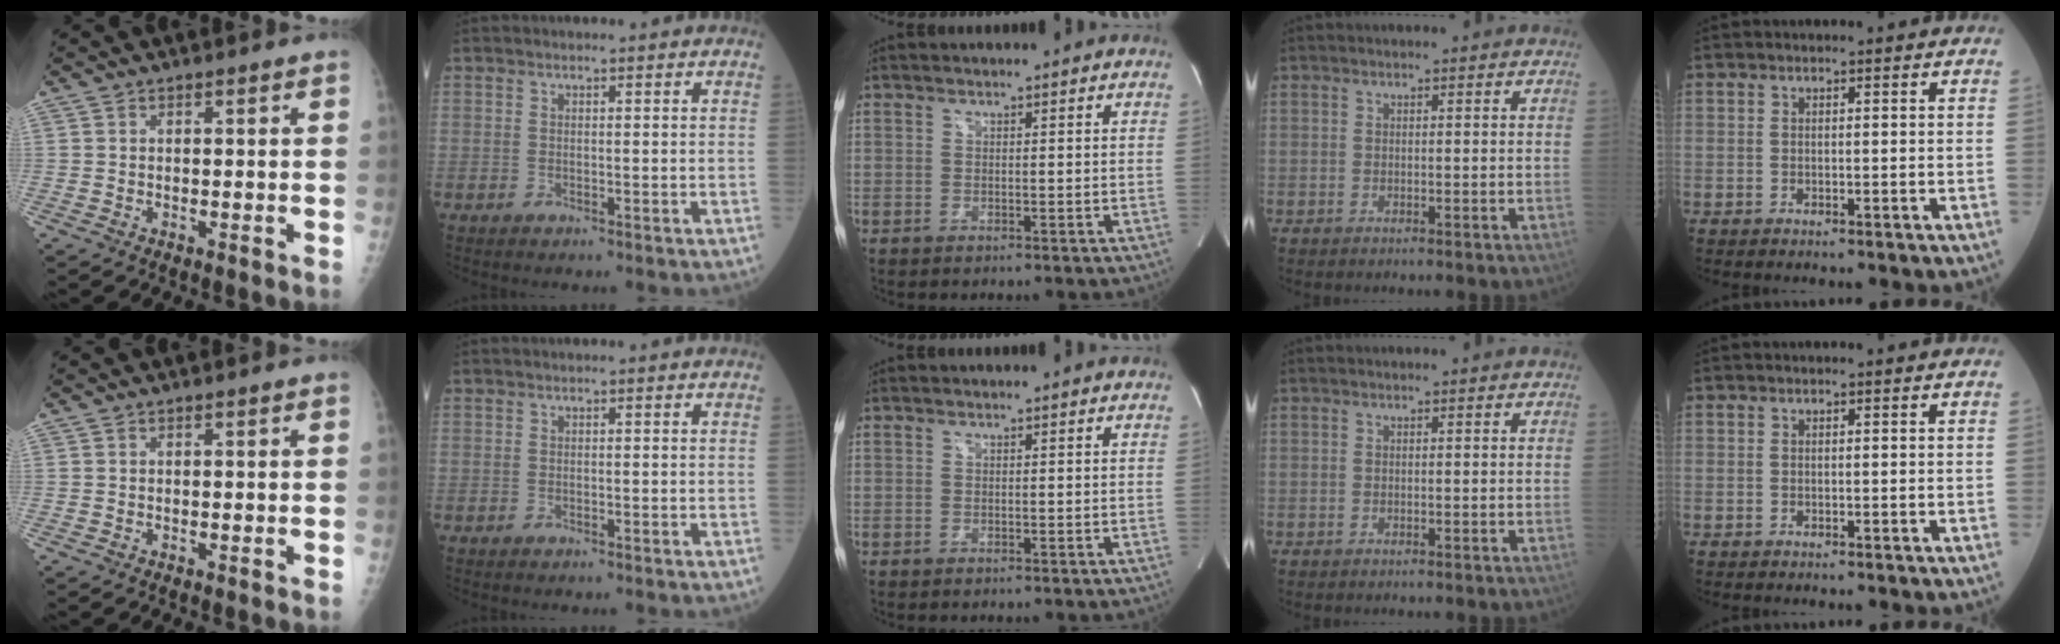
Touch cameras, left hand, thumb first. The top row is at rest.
{}